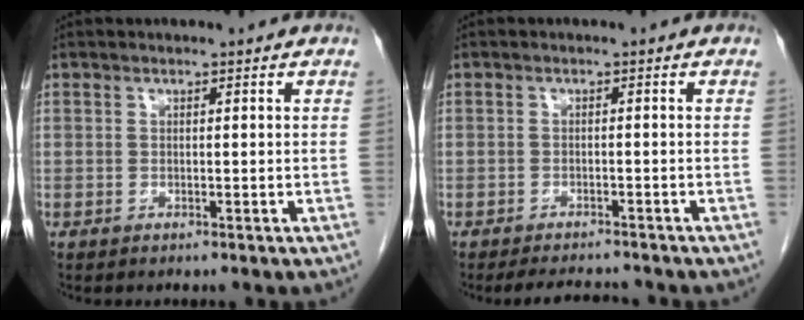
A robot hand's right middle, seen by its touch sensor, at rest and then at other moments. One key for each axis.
{"total": 4.4, "fx": -4.2, "fy": 0.6, "fz": 1.2, "tx": -0.019, "ty": -0.013, "tz": -0.064}